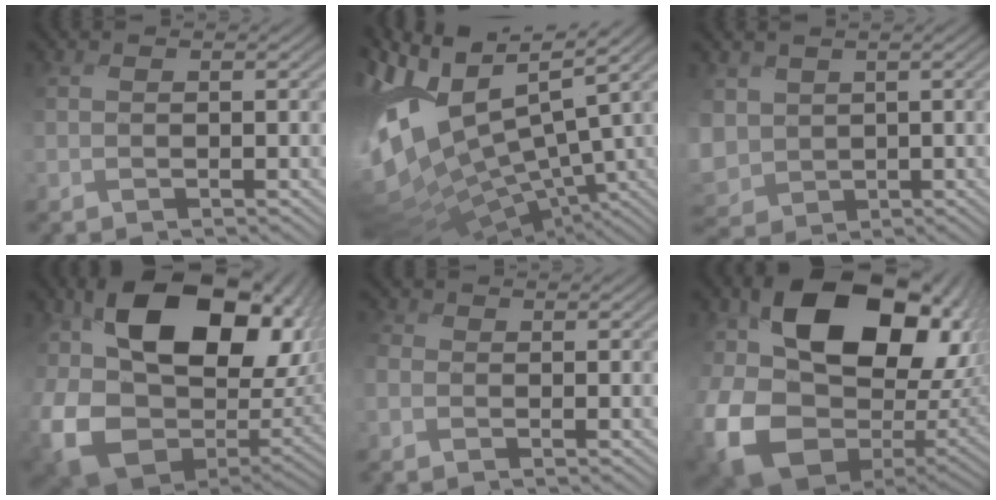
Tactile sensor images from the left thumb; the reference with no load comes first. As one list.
[{"total": 14.6, "force": [0.5, 6.6, 13.0], "torque": [-0.274, -0.012, 0.027]}, {"total": 6.3, "force": [-0.3, 5.2, 3.5], "torque": [-0.123, -0.010, -0.023]}, {"total": 18.3, "force": [2.2, 12.6, 13.1], "torque": [-0.280, -0.018, 0.056]}, {"total": 2.3, "force": [-0.9, 2.0, 0.8], "torque": [-0.044, -0.002, -0.014]}, {"total": 19.9, "force": [0.9, 14.6, 13.6], "torque": [-0.306, -0.035, 0.044]}]